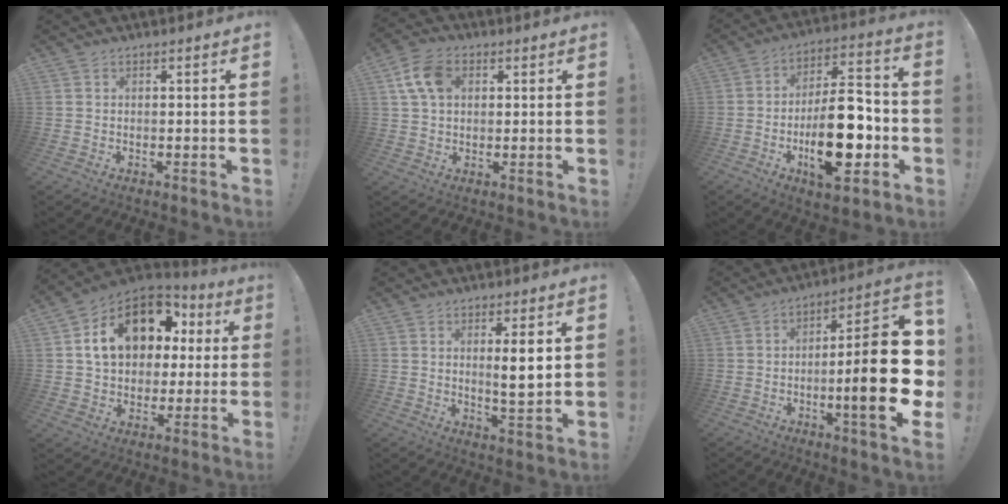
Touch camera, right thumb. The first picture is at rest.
{"total": 9.5, "force": [2.6, 6.6, 6.3], "torque": [-0.118, 0.013, 0.053]}
{"total": 20.9, "force": [-6.0, 9.1, 17.9], "torque": [-0.293, 0.028, -0.090]}
{"total": 17.9, "force": [6.1, 12.8, 10.9], "torque": [-0.170, -0.011, 0.123]}
{"total": 6.5, "force": [1.8, 0.7, 6.2], "torque": [-0.093, -0.013, 0.023]}
{"total": 22.6, "force": [-3.7, 4.9, 21.8], "torque": [-0.318, 0.013, -0.052]}